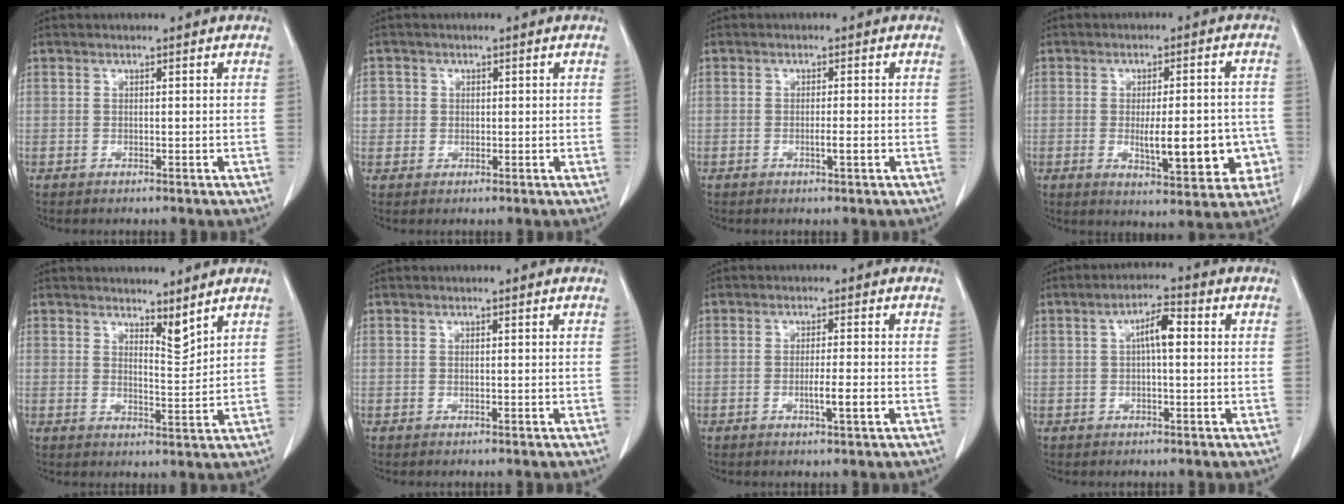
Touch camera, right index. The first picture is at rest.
{"total": 2.5, "force": [0.3, 2.4, 0.2], "torque": [0.013, 0.005, 0.005]}
{"total": 1.6, "force": [-0.5, 0.0, 1.5], "torque": [-0.027, -0.001, -0.008]}
{"total": 11.3, "force": [-2.4, 3.5, 10.5], "torque": [-0.133, 0.005, -0.020]}
{"total": 3.3, "force": [2.8, 0.4, 1.6], "torque": [-0.029, -0.018, 0.053]}
{"total": 0.0}
{"total": 3.4, "force": [-1.1, -0.1, 3.2], "torque": [-0.052, -0.003, -0.017]}
{"total": 4.5, "force": [0.6, 1.1, 4.3], "torque": [-0.074, 0.014, 0.006]}